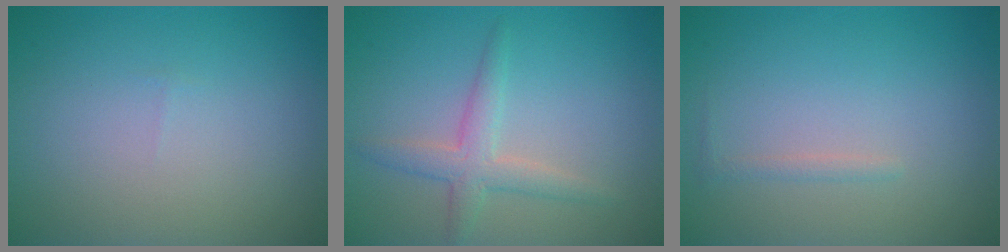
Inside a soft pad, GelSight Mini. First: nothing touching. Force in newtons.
{"total": 2.6, "press": 2.6, "slide": 0.1}
{"total": 0.7, "press": 0.7, "slide": 0.0}